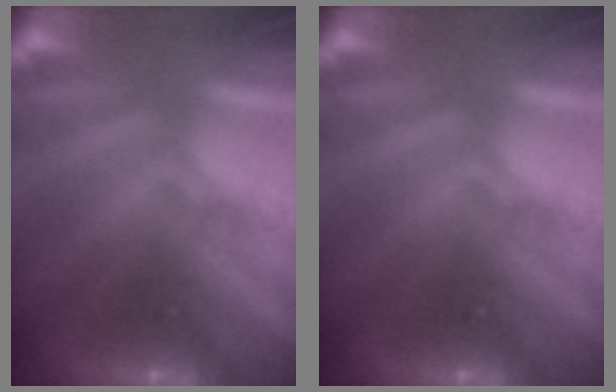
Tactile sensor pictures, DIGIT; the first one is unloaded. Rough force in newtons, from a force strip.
{"total": 0.0}